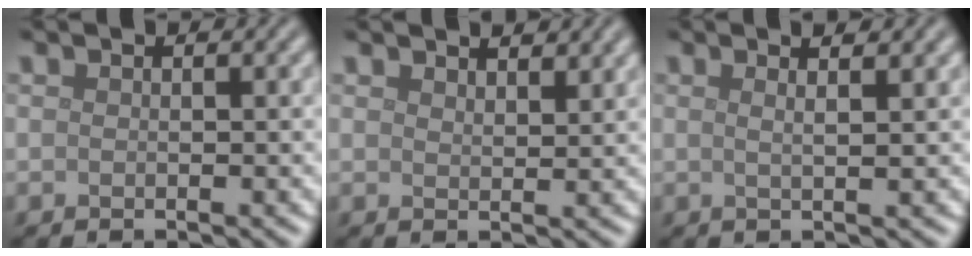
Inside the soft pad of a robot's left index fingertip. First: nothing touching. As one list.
[{"total": 2.5, "force": [2.4, 0.4, 0.7], "torque": [-0.011, 0.003, 0.038]}, {"total": 3.8, "force": [2.1, 1.5, 2.8], "torque": [-0.020, 0.021, -0.007]}]